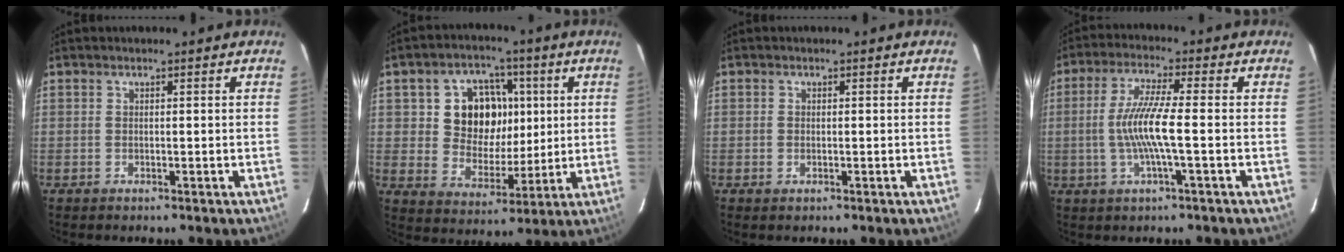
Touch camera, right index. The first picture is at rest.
{"total": 12.0, "force": [2.7, 10.1, 6.0], "torque": [-0.122, 0.019, 0.055]}
{"total": 0.7, "force": [-0.2, 0.6, 0.4], "torque": [-0.007, -0.002, -0.004]}
{"total": 8.6, "force": [-1.4, 0.0, 8.5], "torque": [-0.173, -0.001, -0.026]}